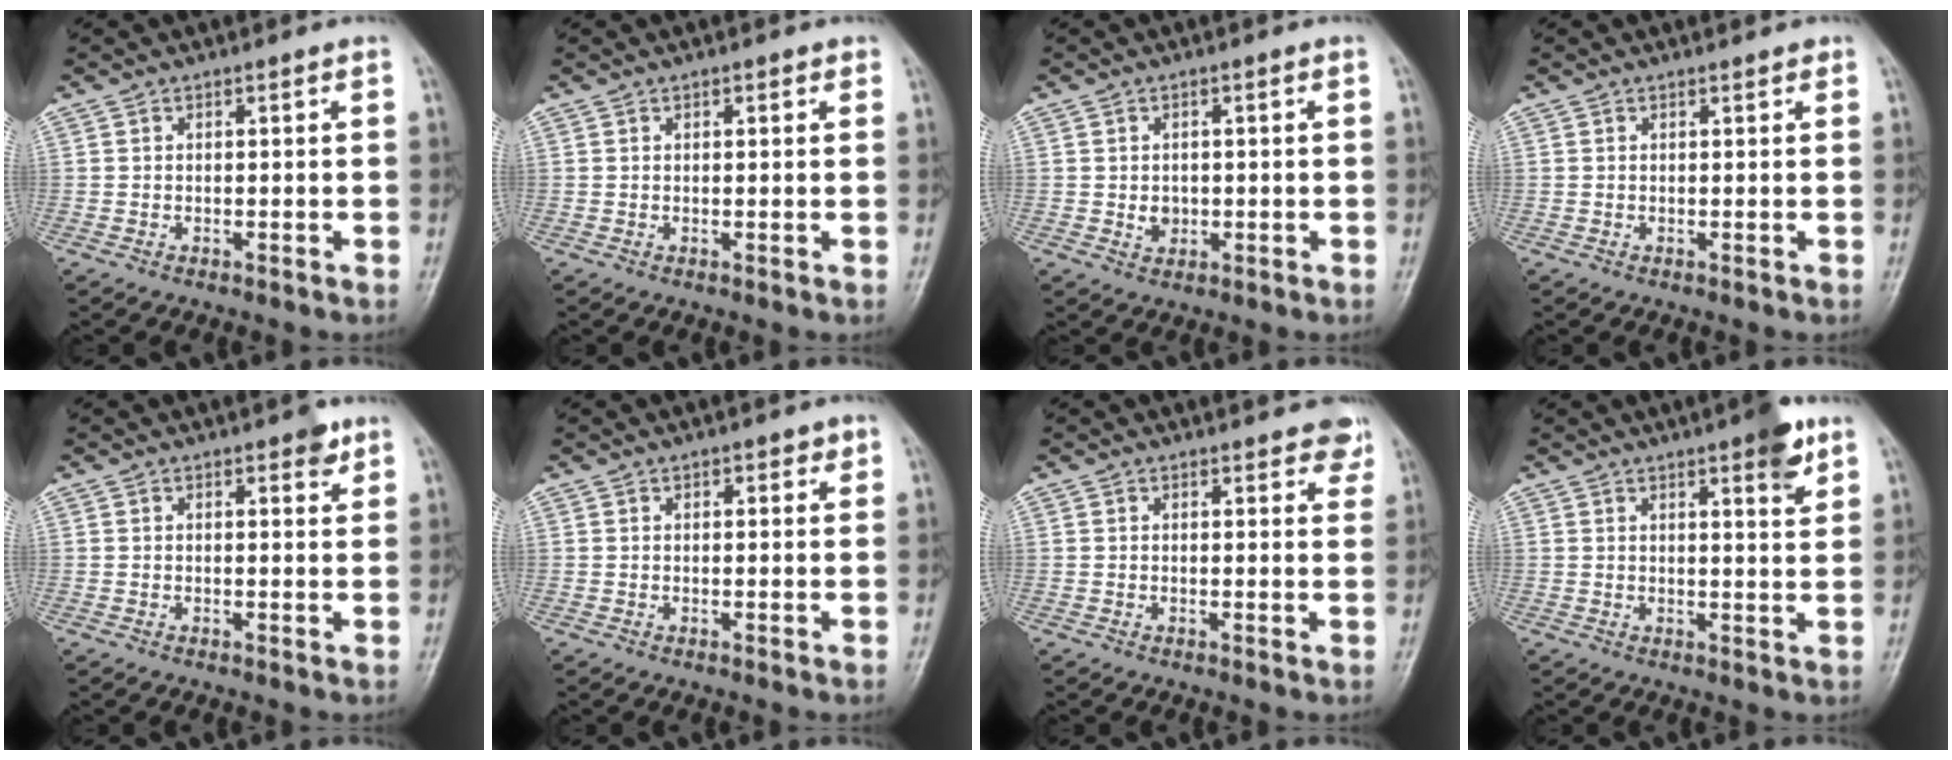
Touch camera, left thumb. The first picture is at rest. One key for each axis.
{"total": 1.4, "fx": 0.8, "fy": 0.7, "fz": 1.0, "tx": -0.008, "ty": 0.000, "tz": 0.007}
{"total": 2.5, "fx": -0.2, "fy": 2.1, "fz": 1.3, "tx": -0.010, "ty": 0.001, "tz": 0.002}
{"total": 0.7, "fx": 0.5, "fy": 0.3, "fz": 0.3, "tx": -0.006, "ty": -0.003, "tz": 0.005}
{"total": 2.5, "fx": 1.6, "fy": 1.1, "fz": 1.6, "tx": -0.011, "ty": -0.007, "tz": 0.018}
{"total": 2.7, "fx": 1.4, "fy": 1.3, "fz": 1.9, "tx": -0.013, "ty": -0.002, "tz": 0.016}
{"total": 4.4, "fx": 3.5, "fy": 1.8, "fz": 2.1, "tx": 0.003, "ty": -0.013, "tz": 0.034}
{"total": 6.3, "fx": 3.7, "fy": 1.4, "fz": 4.8, "tx": -0.056, "ty": -0.018, "tz": 0.046}